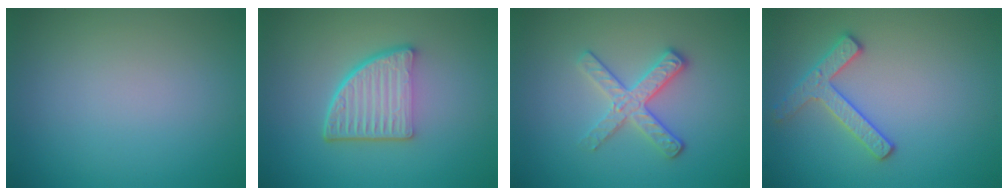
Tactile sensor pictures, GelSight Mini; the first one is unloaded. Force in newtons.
{"total": 5.4, "press": 3.9, "slide": 3.8}
{"total": 3.2, "press": 2.8, "slide": 1.5}
{"total": 2.5, "press": 2.5, "slide": 0.4}